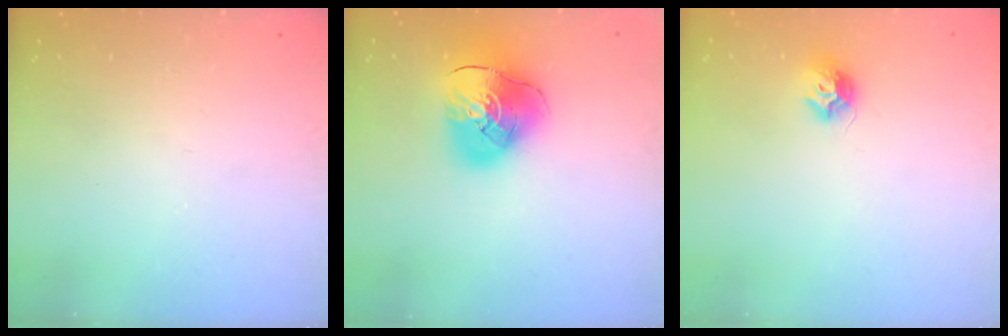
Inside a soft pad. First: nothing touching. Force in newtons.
{"total": 15.0, "press": 14.8, "slide": 2.2}
{"total": 7.9, "press": 7.9, "slide": 0.4}